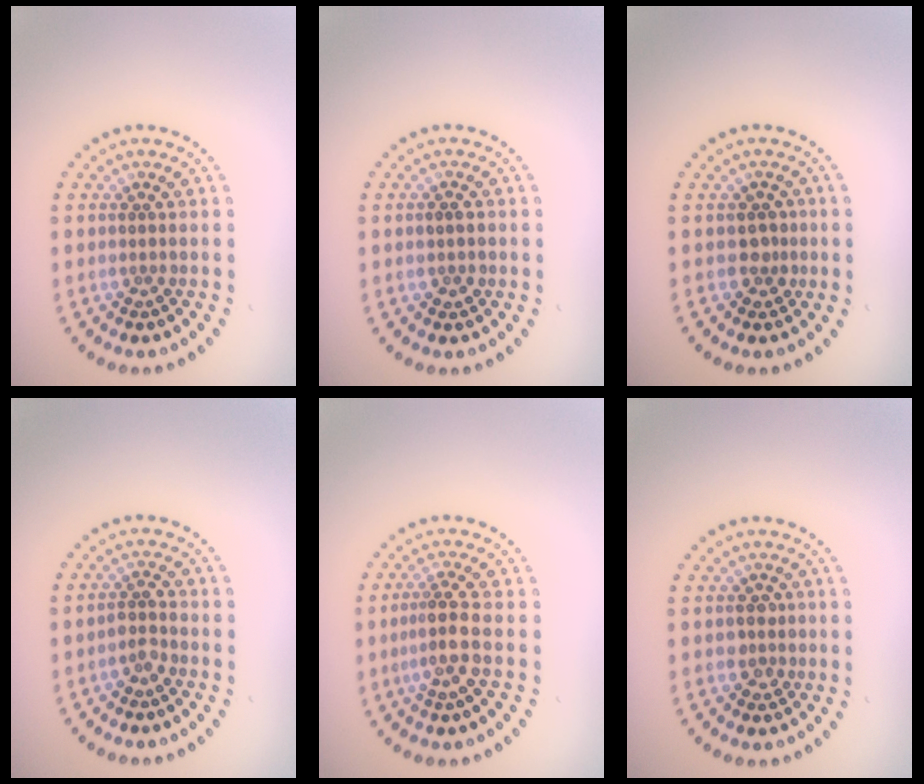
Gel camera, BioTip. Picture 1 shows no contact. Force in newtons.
{"total": 1.3, "press": 1.3, "slide": 0.2}
{"total": 1.6, "press": 1.3, "slide": 1.0}
{"total": 1.3, "press": 1.1, "slide": 0.8}
{"total": 2.6, "press": 2.1, "slide": 1.7}
{"total": 1.3, "press": 1.1, "slide": 0.7}